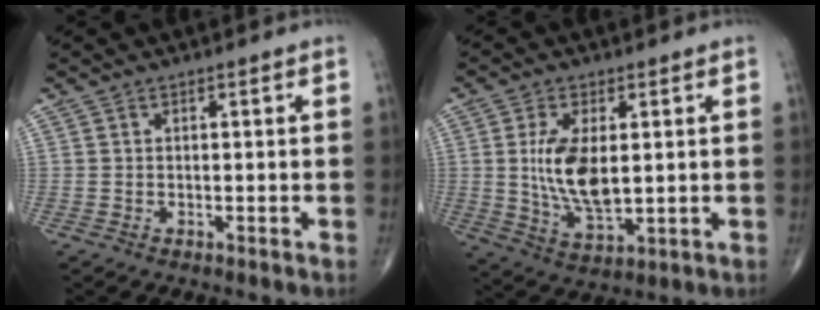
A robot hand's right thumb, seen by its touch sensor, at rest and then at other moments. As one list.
[{"total": 11.1, "force": [1.1, 5.4, 9.7], "torque": [-0.183, -0.019, 0.030]}]